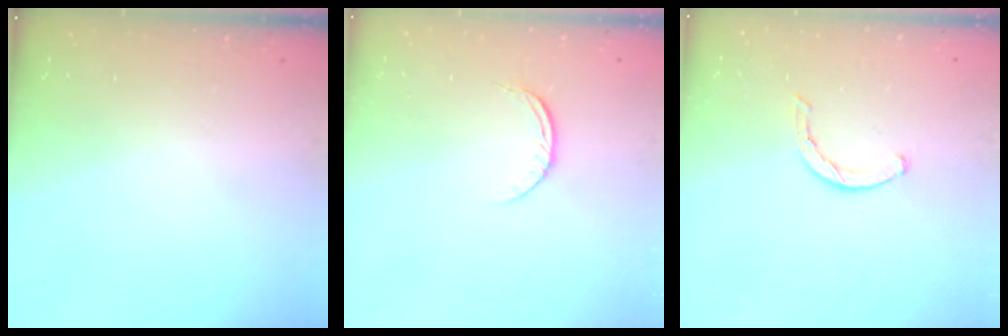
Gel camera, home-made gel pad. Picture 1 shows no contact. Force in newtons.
{"total": 4.9, "press": 4.9, "slide": 0.5}
{"total": 1.8, "press": 1.8, "slide": 0.3}